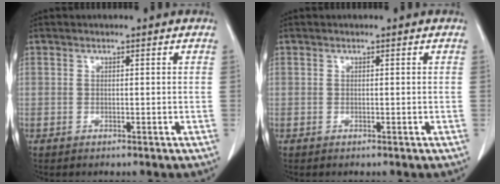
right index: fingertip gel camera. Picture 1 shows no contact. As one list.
[{"total": 0.0}]